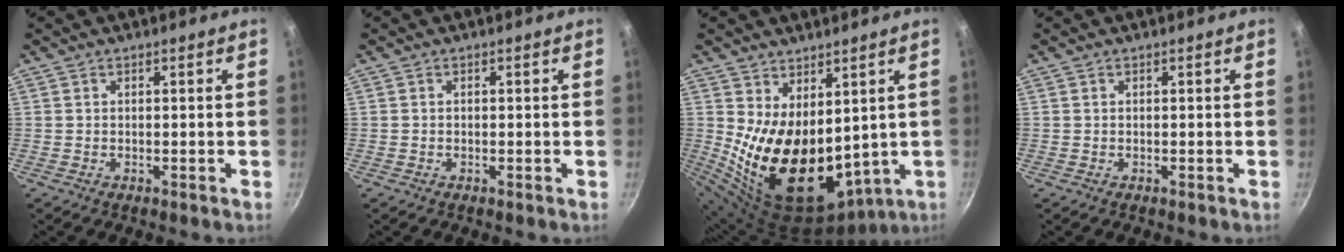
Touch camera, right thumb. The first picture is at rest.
{"total": 0.0}
{"total": 18.3, "force": [2.6, 10.9, 14.4], "torque": [-0.222, -0.045, 0.078]}
{"total": 0.0}